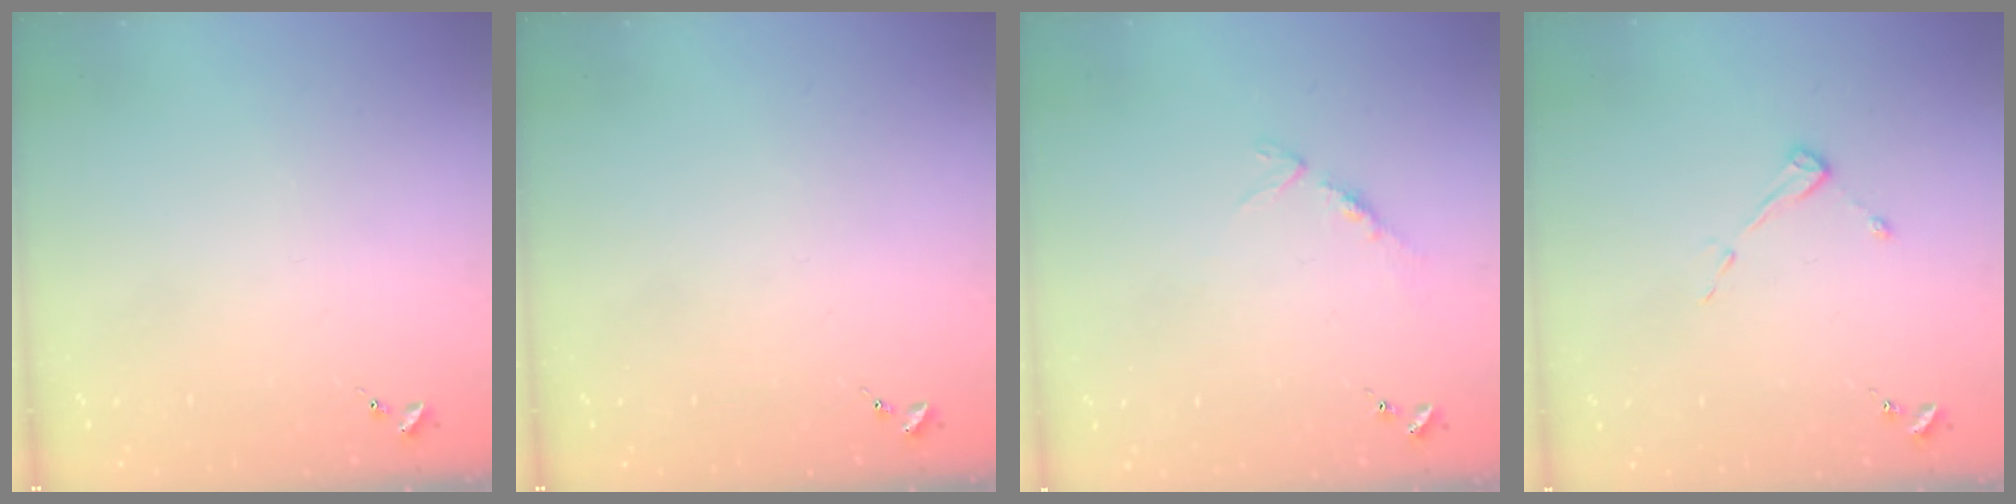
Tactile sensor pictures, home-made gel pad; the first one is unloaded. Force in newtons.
{"total": 0.0}
{"total": 5.9, "press": 5.9, "slide": 0.5}
{"total": 4.3, "press": 4.3, "slide": 0.5}